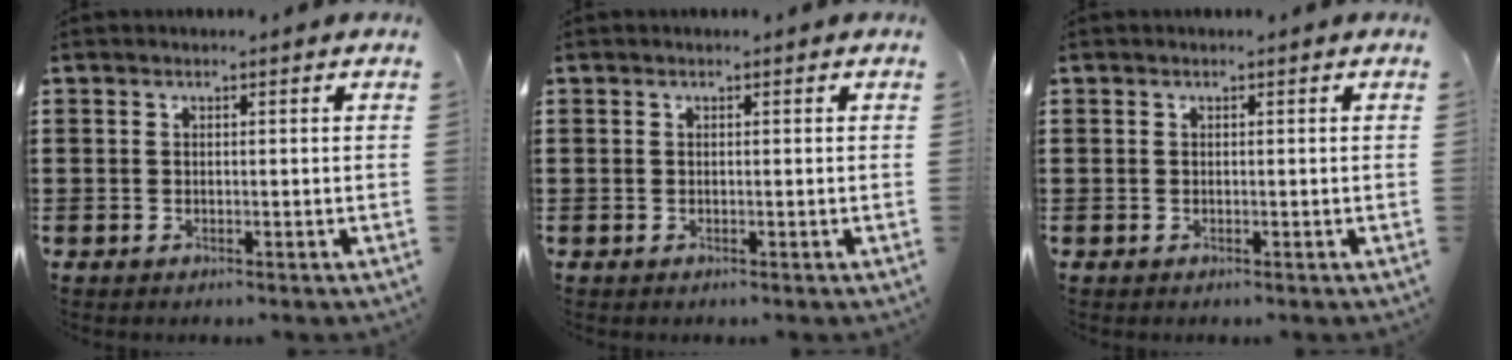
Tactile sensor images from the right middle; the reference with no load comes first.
{"total": 0.0}
{"total": 0.0}